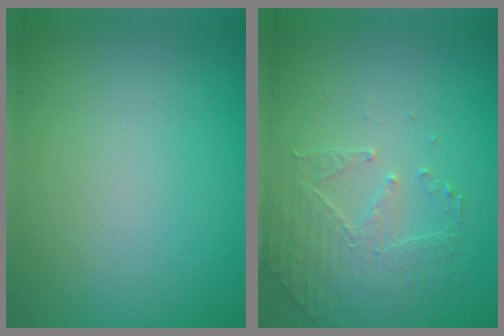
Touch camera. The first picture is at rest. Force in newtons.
{"total": 2.5, "press": 2.2, "slide": 1.2}